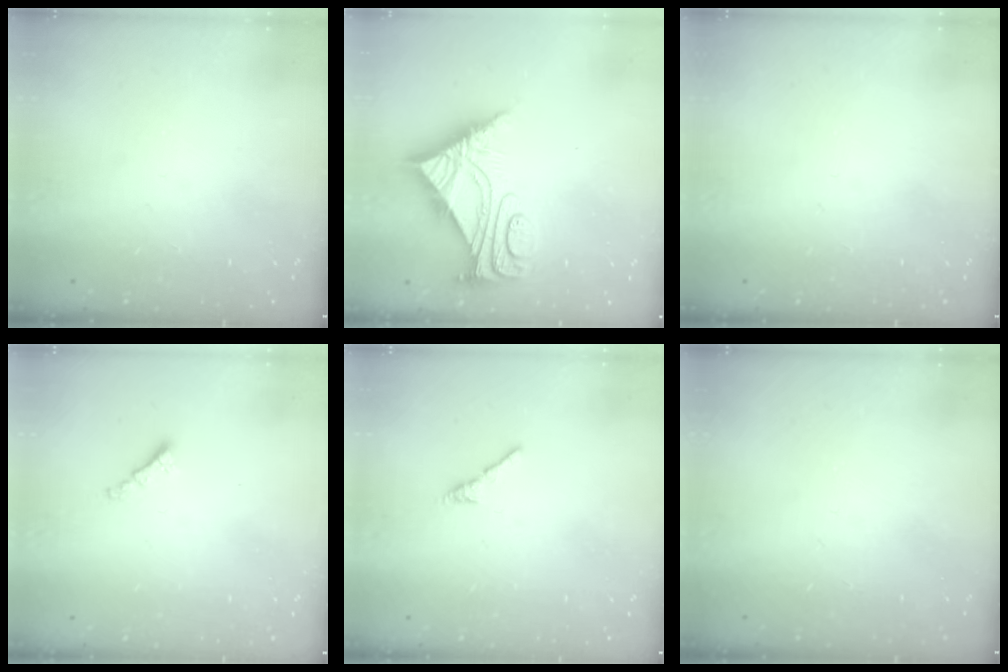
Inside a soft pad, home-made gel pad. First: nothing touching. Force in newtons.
{"total": 7.1, "press": 7.0, "slide": 0.7}
{"total": 0.0}
{"total": 1.2, "press": 1.1, "slide": 0.5}
{"total": 2.7, "press": 2.6, "slide": 0.8}
{"total": 0.0}